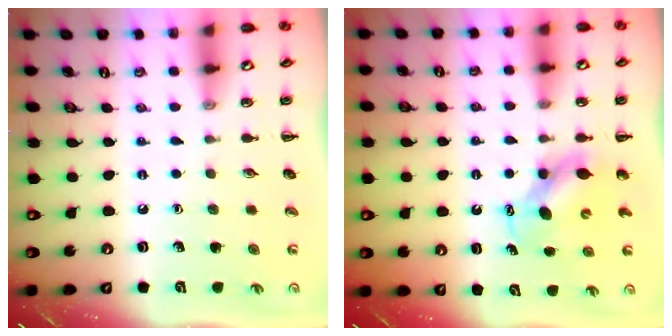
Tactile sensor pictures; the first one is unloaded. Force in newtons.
{"total": 6.7, "press": 6.6, "slide": 0.7}